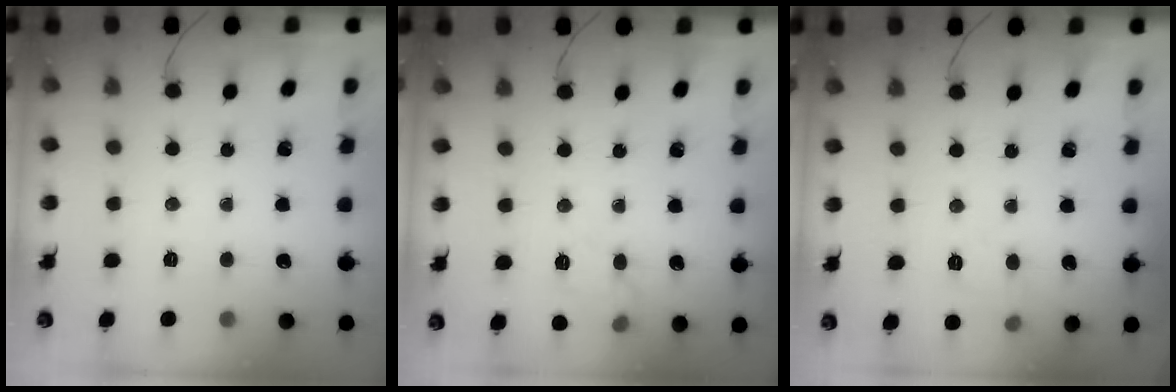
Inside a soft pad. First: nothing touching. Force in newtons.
{"total": 8.4, "press": 8.3, "slide": 0.9}
{"total": 4.4, "press": 4.2, "slide": 1.3}